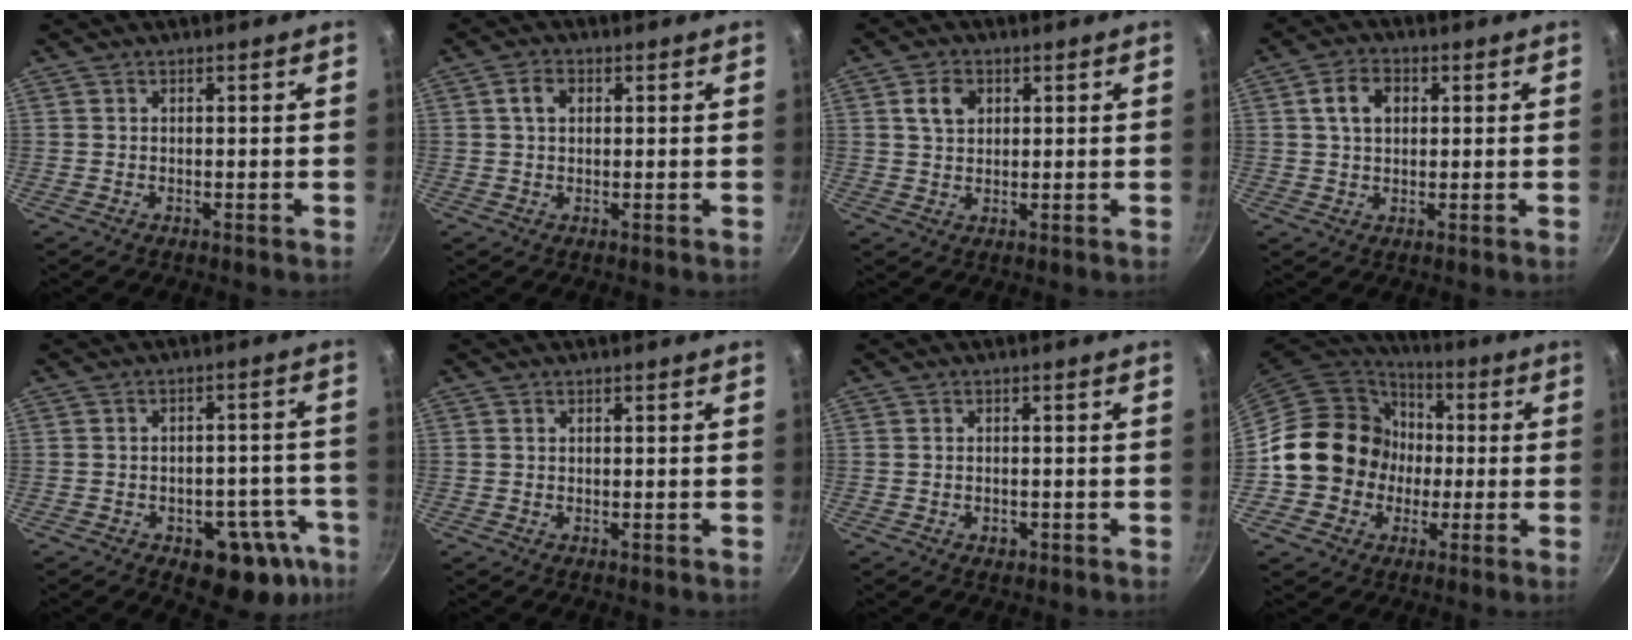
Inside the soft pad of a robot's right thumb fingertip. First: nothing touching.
{"total": 3.2, "force": [0.8, 2.2, 2.1], "torque": [-0.030, 0.005, 0.012]}
{"total": 4.8, "force": [1.7, 3.5, 2.8], "torque": [-0.037, 0.000, 0.029]}
{"total": 5.7, "force": [1.4, 4.0, 3.8], "torque": [-0.052, 0.007, 0.021]}
{"total": 13.7, "force": [-6.7, 8.0, 9.0], "torque": [-0.049, 0.038, -0.076]}
{"total": 0.0}
{"total": 1.7, "force": [-0.7, 1.2, 1.1], "torque": [-0.016, 0.002, -0.010]}
{"total": 16.7, "force": [-0.6, 15.2, 6.9], "torque": [-0.086, 0.031, -0.012]}